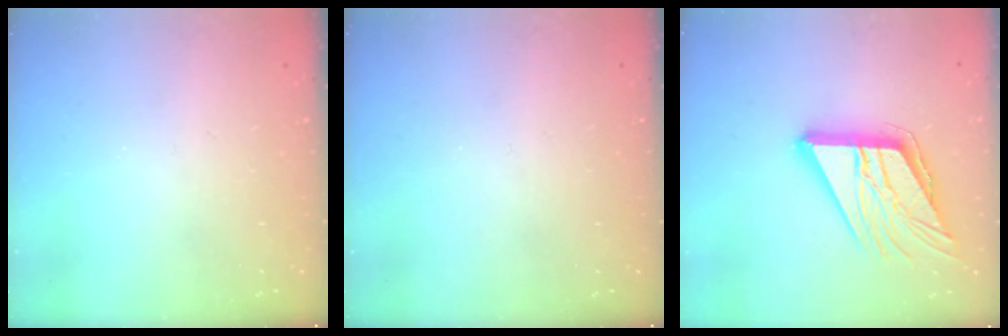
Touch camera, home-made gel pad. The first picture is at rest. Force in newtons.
{"total": 0.0}
{"total": 17.3, "press": 17.1, "slide": 2.7}